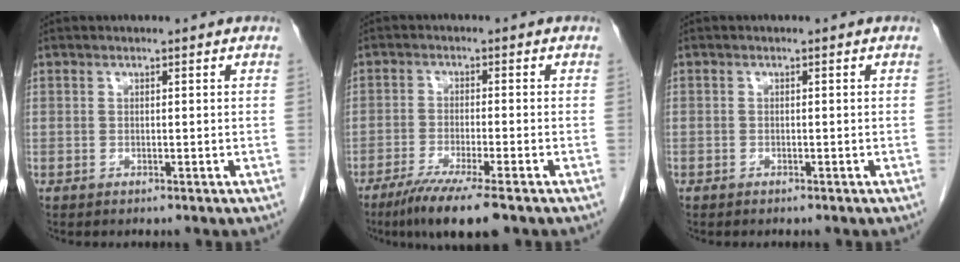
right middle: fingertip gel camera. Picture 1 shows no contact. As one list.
[{"total": 8.6, "force": [-6.0, 0.1, 6.2], "torque": [-0.105, -0.023, -0.097]}, {"total": 0.5, "force": [-0.4, 0.4, 0.0], "torque": [-0.003, 0.003, -0.007]}]